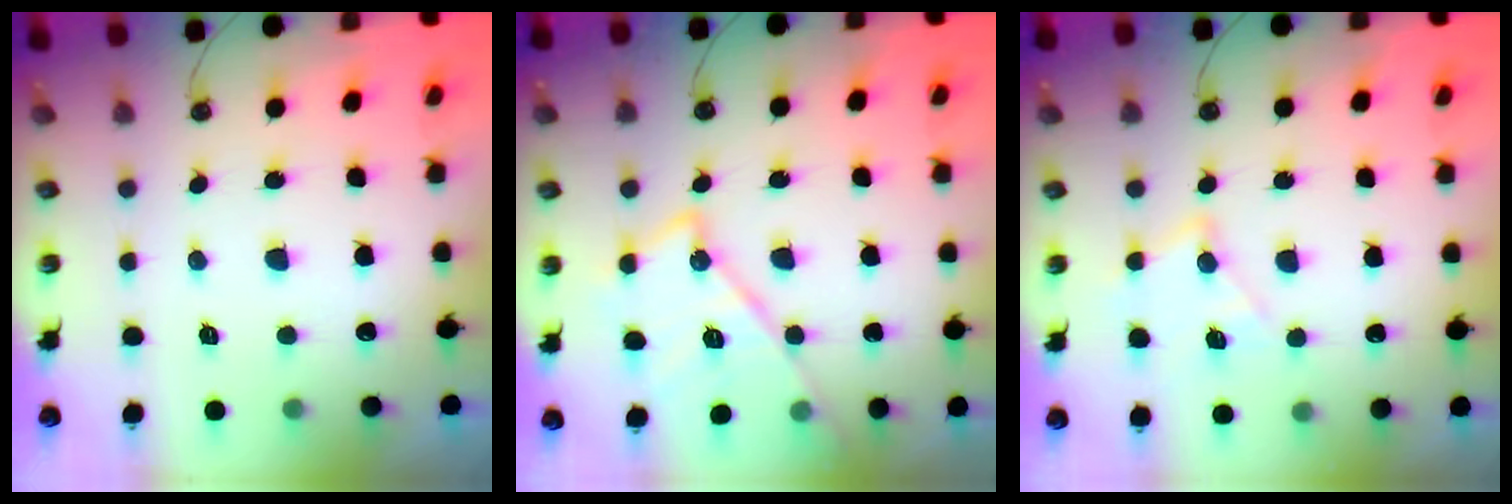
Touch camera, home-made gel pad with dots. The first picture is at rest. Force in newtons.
{"total": 16.9, "press": 16.8, "slide": 1.0}
{"total": 11.5, "press": 11.5, "slide": 0.6}